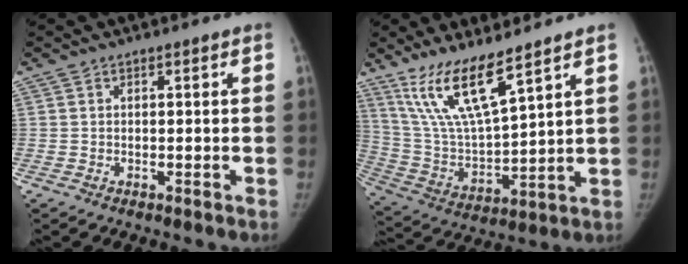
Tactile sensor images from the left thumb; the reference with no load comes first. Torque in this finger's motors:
{"motor_torque": [-0.06, 0.35, 1.46, -1.31, 0.14]}